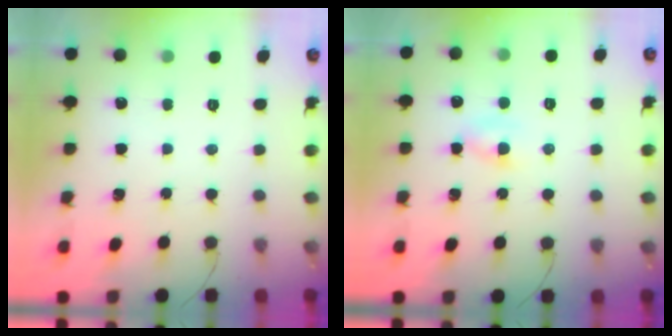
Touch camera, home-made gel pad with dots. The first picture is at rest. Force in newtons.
{"total": 2.4, "press": 2.1, "slide": 1.2}